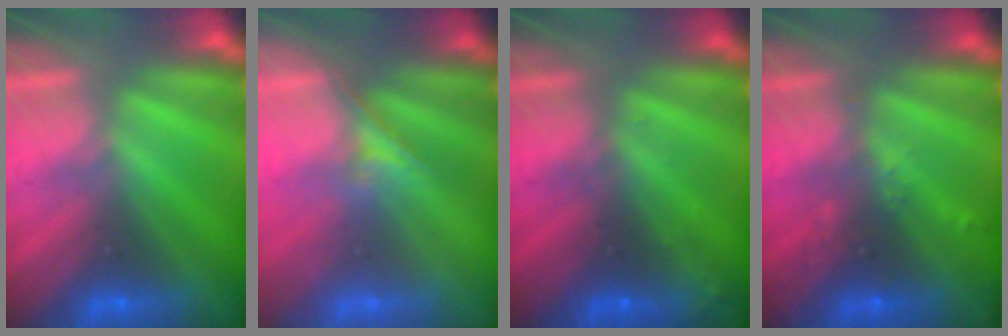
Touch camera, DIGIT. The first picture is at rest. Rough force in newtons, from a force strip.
{"total": 1.8}
{"total": 2.7}
{"total": 3.0}